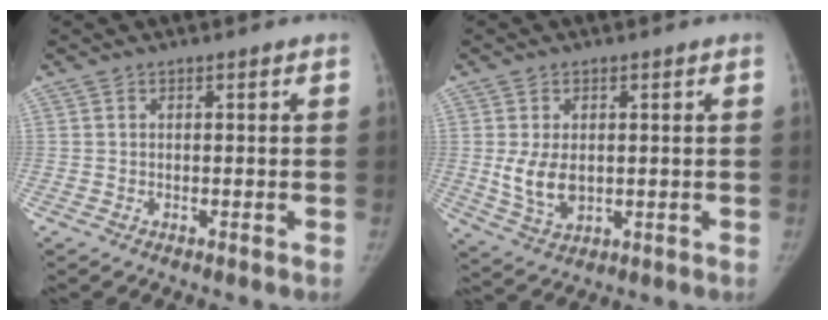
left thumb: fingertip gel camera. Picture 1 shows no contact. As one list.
[{"total": 7.0, "force": [0.2, 4.3, 5.5], "torque": [-0.101, -0.011, 0.015]}]